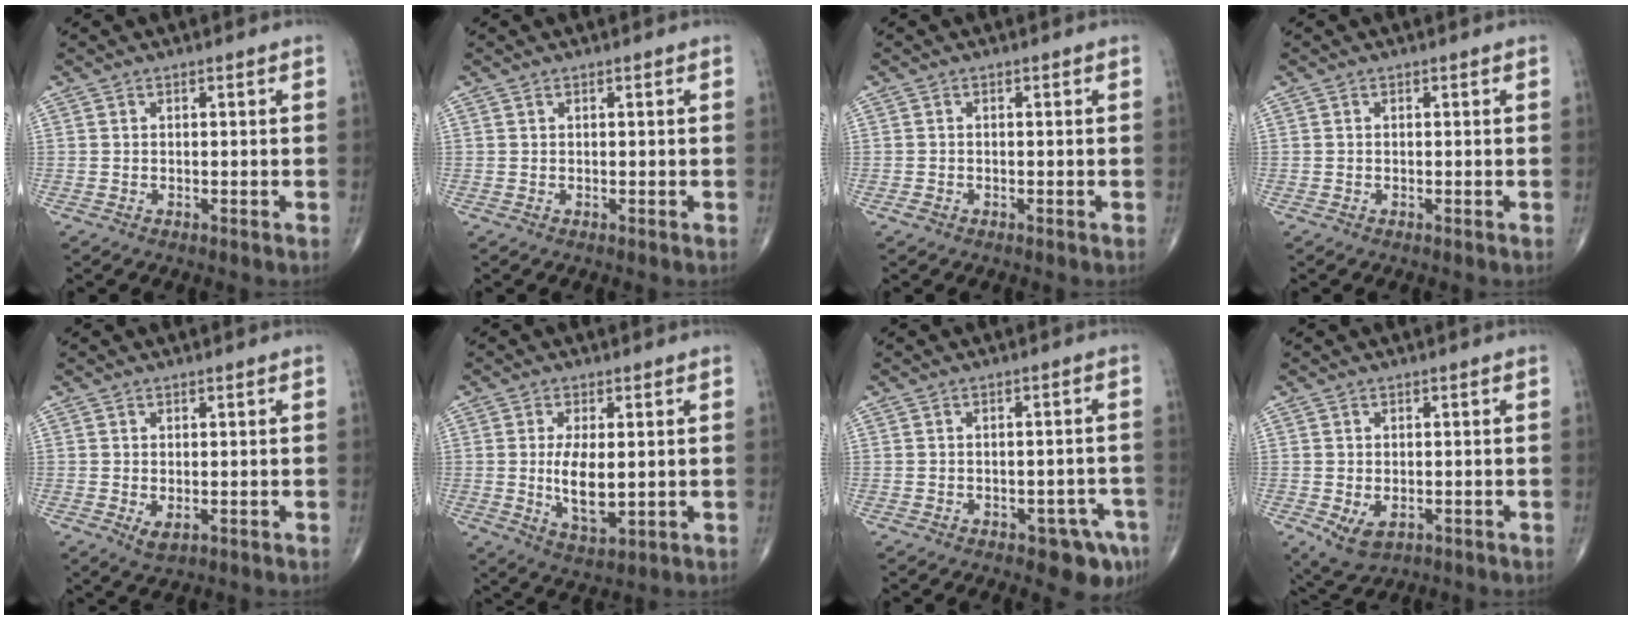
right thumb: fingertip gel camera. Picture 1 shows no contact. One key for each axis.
{"total": 0.0}
{"total": 0.6, "fx": -0.4, "fy": 0.4, "fz": 0.2, "tx": -0.005, "ty": 0.002, "tz": -0.007}
{"total": 0.0}
{"total": 2.1, "fx": -0.3, "fy": 1.1, "fz": 1.7, "tx": -0.028, "ty": -0.003, "tz": 0.002}
{"total": 7.9, "fx": 0.1, "fy": 3.3, "fz": 7.1, "tx": -0.126, "ty": -0.019, "tz": 0.012}
{"total": 6.0, "fx": -3.4, "fy": 2.8, "fz": 4.1, "tx": -0.030, "ty": 0.017, "tz": -0.036}
{"total": 4.9, "fx": -1.3, "fy": 3.1, "fz": 3.5, "tx": -0.059, "ty": -0.005, "tz": -0.007}